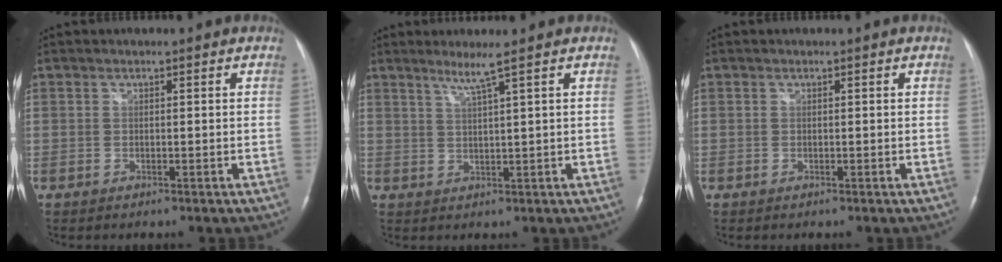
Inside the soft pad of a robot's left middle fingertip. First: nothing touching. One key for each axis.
{"total": 3.2, "fx": 2.1, "fy": -1.2, "fz": 2.1, "tx": -0.045, "ty": -0.010, "tz": 0.043}
{"total": 0.0}